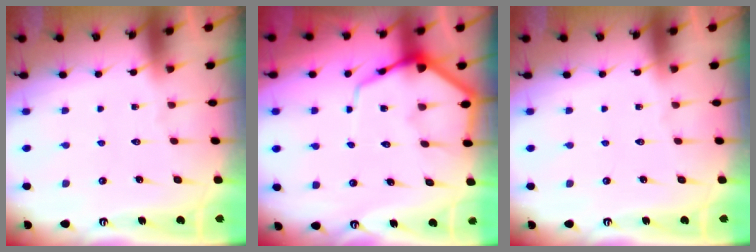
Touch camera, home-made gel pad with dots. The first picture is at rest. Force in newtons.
{"total": 8.2, "press": 8.2, "slide": 0.9}
{"total": 0.0}